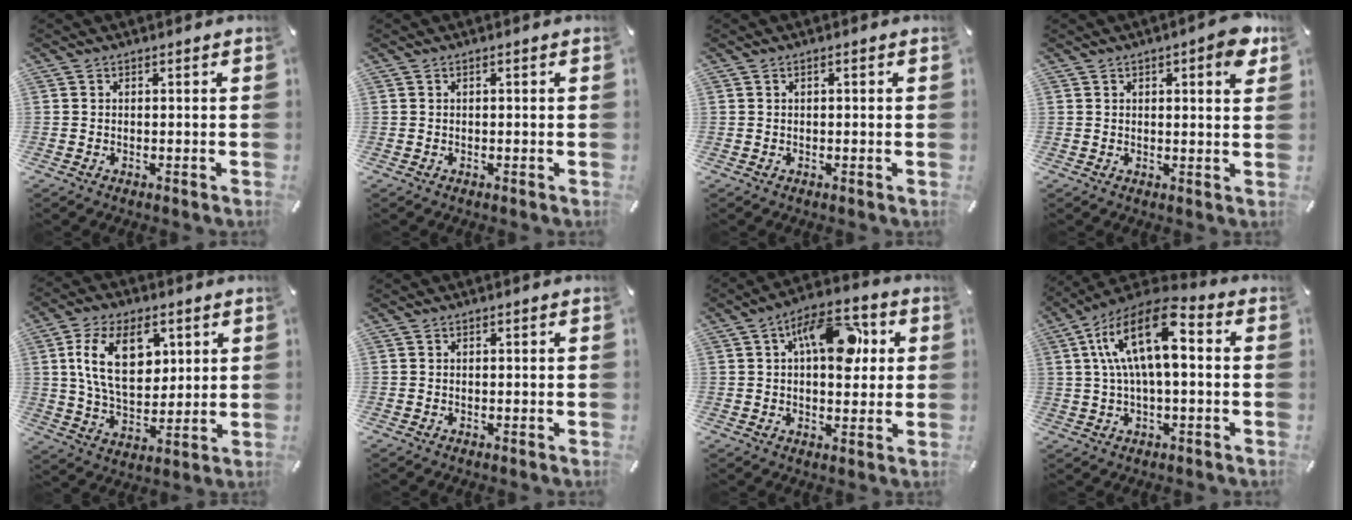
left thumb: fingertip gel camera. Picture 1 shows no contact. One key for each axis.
{"total": 0.0}
{"total": 0.7, "fx": 0.0, "fy": 0.1, "fz": 0.7, "tx": -0.012, "ty": 0.000, "tz": 0.000}
{"total": 5.3, "fx": 2.5, "fy": 1.8, "fz": 4.3, "tx": -0.054, "ty": -0.008, "tz": 0.036}
{"total": 15.0, "fx": 5.1, "fy": 9.5, "fz": 10.5, "tx": -0.205, "ty": 0.007, "tz": 0.090}
{"total": 0.0}
{"total": 14.0, "fx": 4.0, "fy": 7.6, "fz": 11.1, "tx": -0.154, "ty": -0.002, "tz": 0.067}
{"total": 15.9, "fx": 3.3, "fy": 7.1, "fz": 13.9, "tx": -0.277, "ty": -0.006, "tz": 0.056}